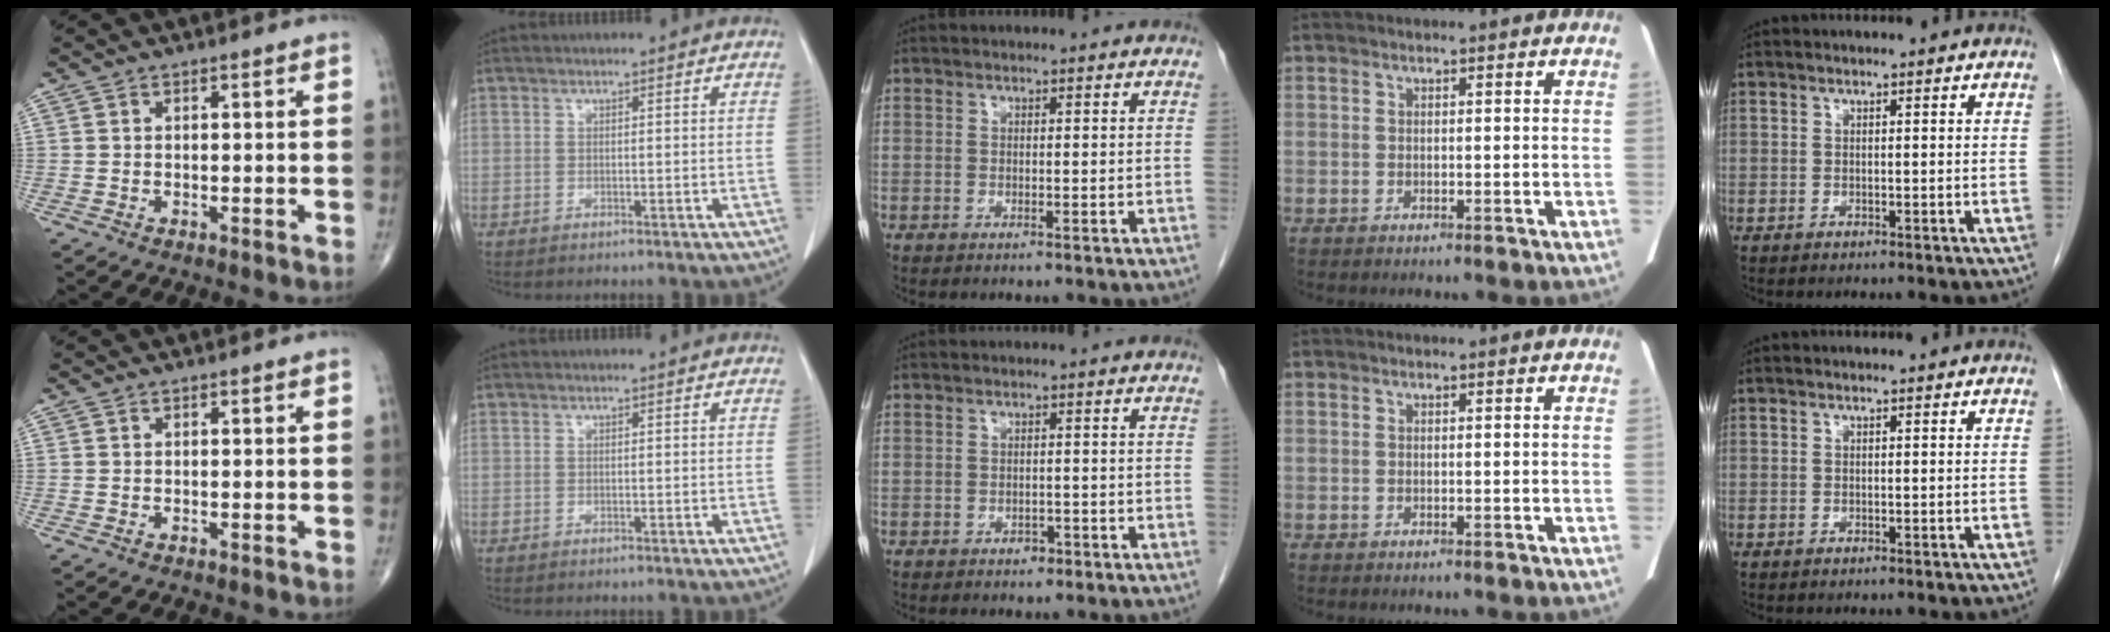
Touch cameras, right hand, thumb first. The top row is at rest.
{"middle": {"total": 1.3, "force": [-0.8, 0.9, 0.5], "torque": [-0.008, 0.003, -0.010]}}